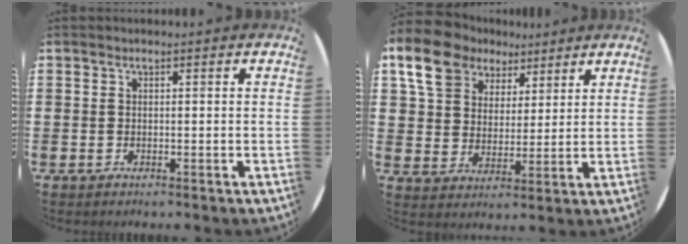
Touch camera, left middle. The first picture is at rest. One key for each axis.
{"total": 9.9, "fx": 7.0, "fy": 6.1, "fz": 3.3, "tx": -0.087, "ty": -0.007, "tz": 0.131}